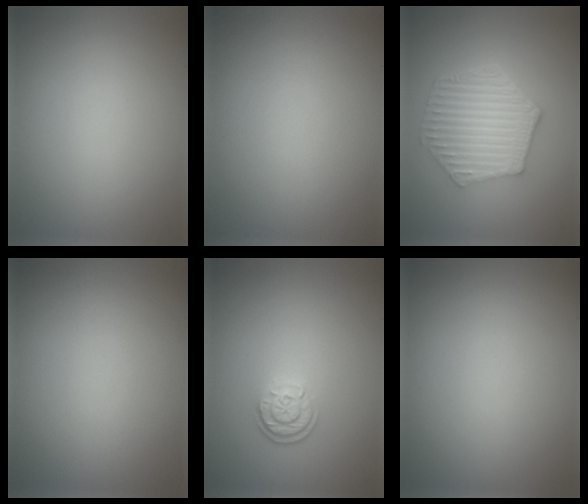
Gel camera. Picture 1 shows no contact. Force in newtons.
{"total": 0.0}
{"total": 6.1, "press": 4.8, "slide": 3.8}
{"total": 0.0}
{"total": 2.5, "press": 2.0, "slide": 1.5}
{"total": 0.0}